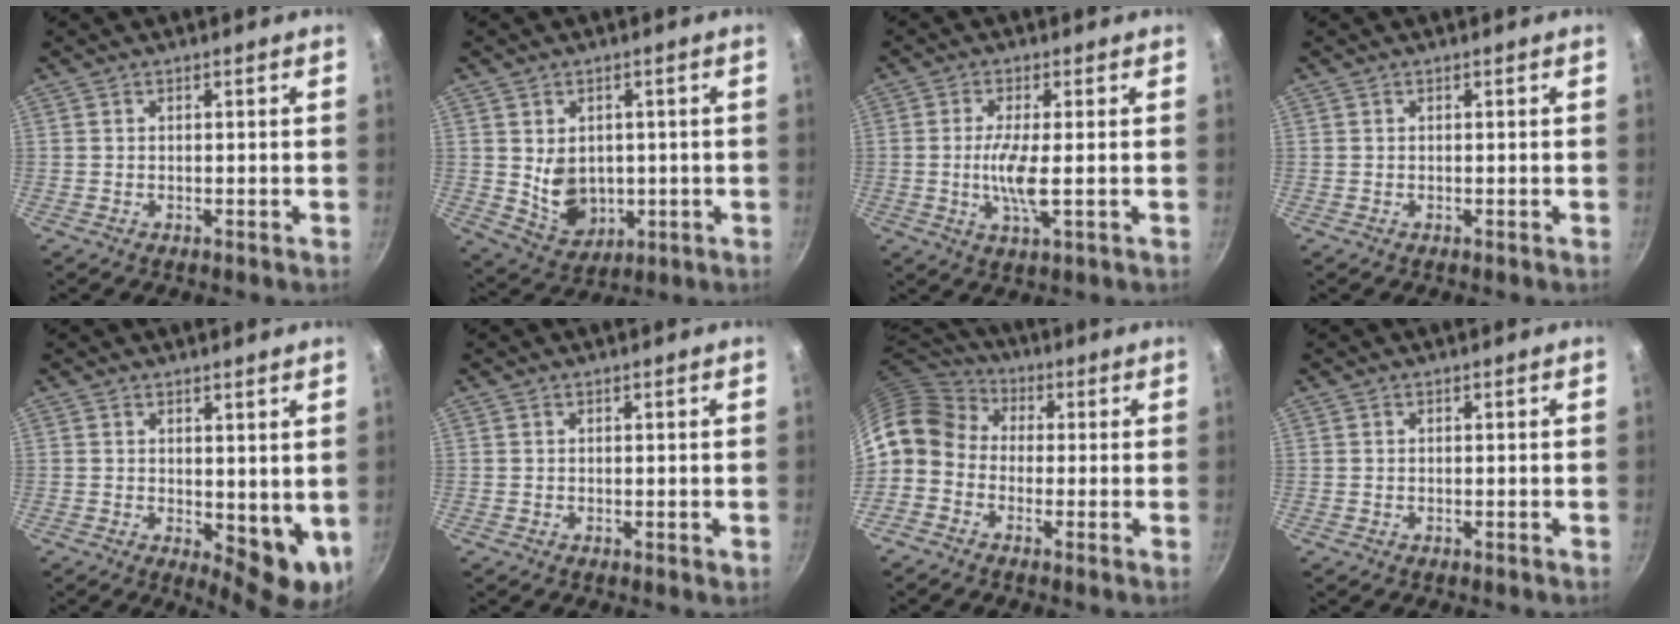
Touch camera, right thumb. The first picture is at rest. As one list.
[{"total": 8.3, "force": [0.2, 6.6, 5.2], "torque": [-0.063, -0.015, 0.022]}, {"total": 6.2, "force": [-0.5, 1.1, 6.1], "torque": [-0.133, -0.006, -0.011]}, {"total": 0.0}, {"total": 7.8, "force": [1.3, 3.8, 6.7], "torque": [-0.072, -0.016, 0.028]}, {"total": 0.0}, {"total": 11.9, "force": [-0.4, 9.6, 7.0], "torque": [-0.121, 0.044, -0.031]}, {"total": 0.0}]